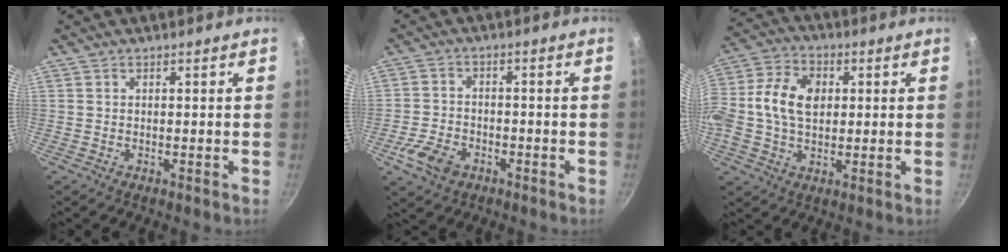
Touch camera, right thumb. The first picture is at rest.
{"total": 6.9, "force": [-3.4, 4.6, 3.8], "torque": [-0.074, 0.020, -0.064]}
{"total": 12.8, "force": [1.4, 8.9, 9.0], "torque": [-0.159, 0.015, 0.007]}